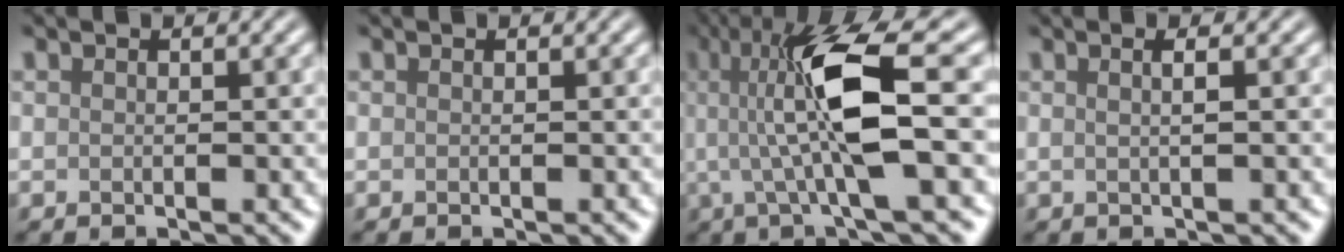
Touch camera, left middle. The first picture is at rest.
{"total": 0.0}
{"total": 9.7, "force": [1.0, 2.0, 9.4], "torque": [-0.159, 0.003, 0.020]}
{"total": 2.5, "force": [0.7, 1.1, 2.2], "torque": [-0.015, 0.008, -0.015]}